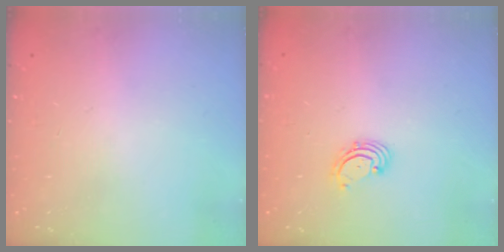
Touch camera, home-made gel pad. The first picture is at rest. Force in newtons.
{"total": 1.8, "press": 1.7, "slide": 0.6}